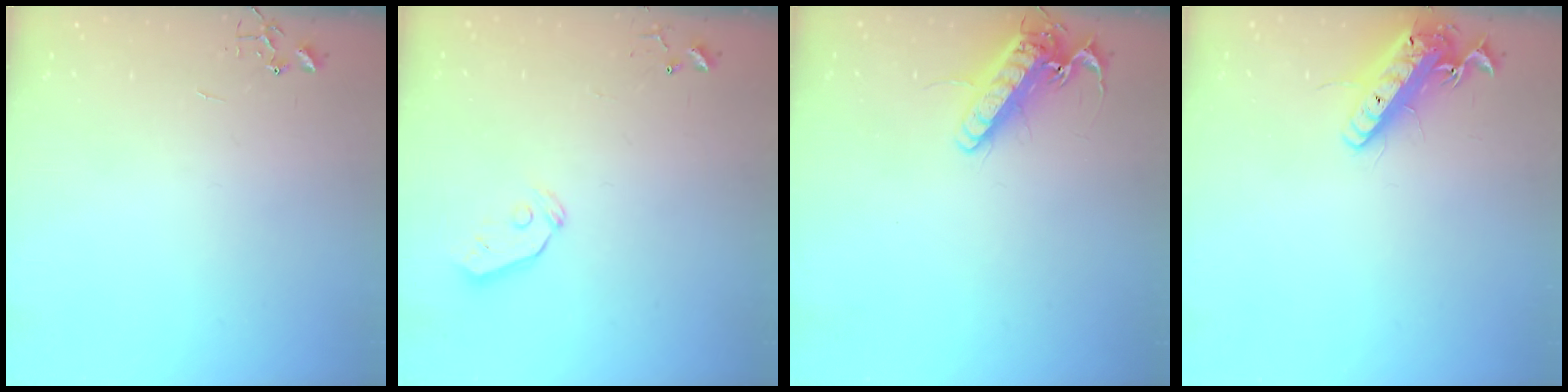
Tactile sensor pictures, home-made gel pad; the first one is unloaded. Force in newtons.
{"total": 4.9, "press": 4.8, "slide": 0.9}
{"total": 15.7, "press": 15.5, "slide": 2.4}
{"total": 15.0, "press": 14.7, "slide": 3.1}